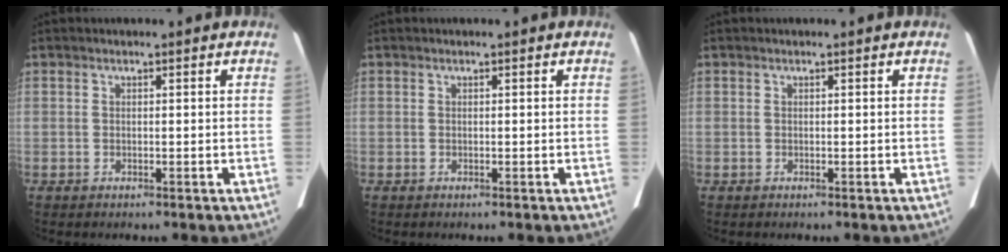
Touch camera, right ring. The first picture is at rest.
{"total": 0.0}
{"total": 0.0}